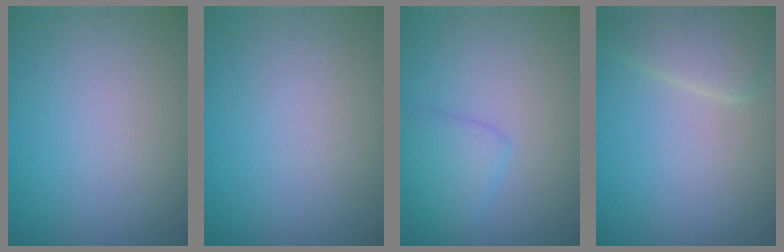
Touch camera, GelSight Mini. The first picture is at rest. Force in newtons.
{"total": 0.0}
{"total": 2.5, "press": 2.4, "slide": 0.2}
{"total": 3.2, "press": 3.2, "slide": 0.3}